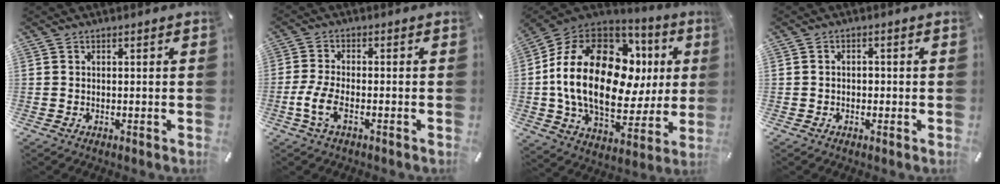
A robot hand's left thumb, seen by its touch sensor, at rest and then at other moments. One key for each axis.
{"total": 6.3, "fx": -2.6, "fy": 2.7, "fz": 5.1, "tx": -0.120, "ty": -0.005, "tz": -0.050}
{"total": 26.2, "fx": 2.9, "fy": 16.1, "fz": 20.4, "tx": -0.407, "ty": -0.016, "tz": 0.052}
{"total": 1.8, "fx": -0.3, "fy": 1.4, "fz": 1.0, "tx": -0.021, "ty": 0.005, "tz": -0.008}